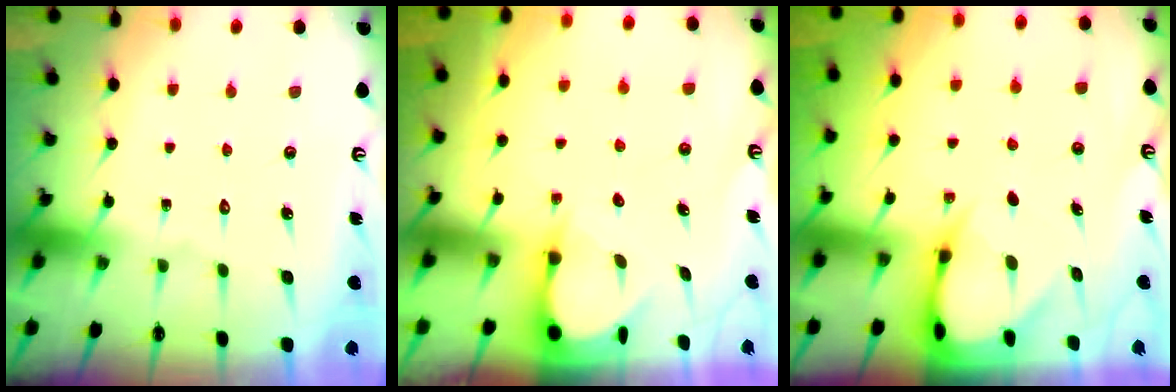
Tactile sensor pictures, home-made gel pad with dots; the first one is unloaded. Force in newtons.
{"total": 3.4, "press": 3.4, "slide": 0.3}
{"total": 5.1, "press": 5.1, "slide": 0.5}